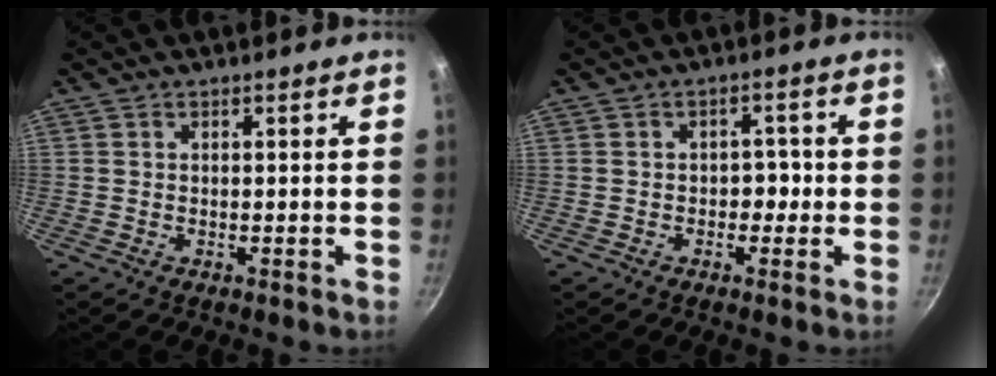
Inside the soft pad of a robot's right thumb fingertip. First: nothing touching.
{"total": 3.2, "force": [-0.6, 2.5, 1.8], "torque": [0.009, 0.015, -0.011]}